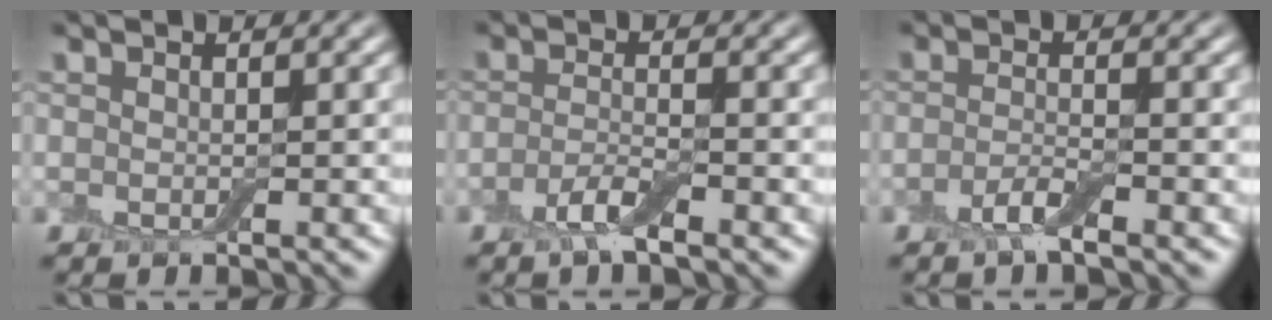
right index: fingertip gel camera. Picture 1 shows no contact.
{"total": 2.6, "force": [-1.6, 0.5, 2.0], "torque": [-0.042, 0.000, -0.037]}
{"total": 2.2, "force": [-1.4, 0.4, 1.7], "torque": [-0.036, 0.002, -0.032]}